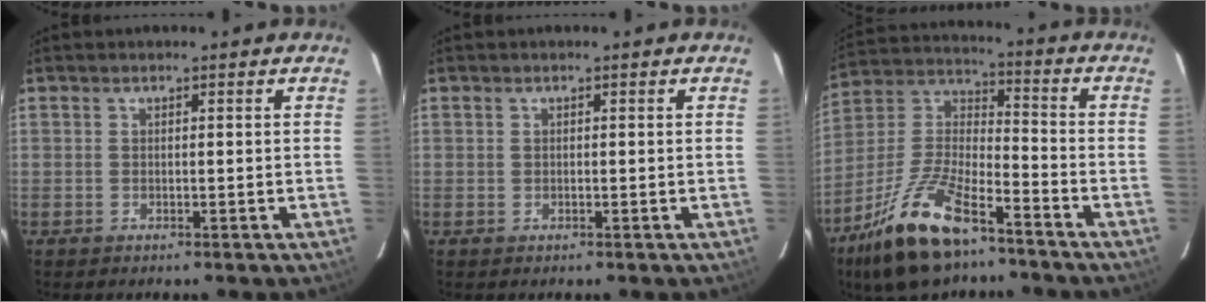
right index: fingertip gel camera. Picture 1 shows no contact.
{"total": 0.0}
{"total": 16.5, "force": [-11.1, 4.8, 11.2], "torque": [-0.241, -0.006, -0.204]}